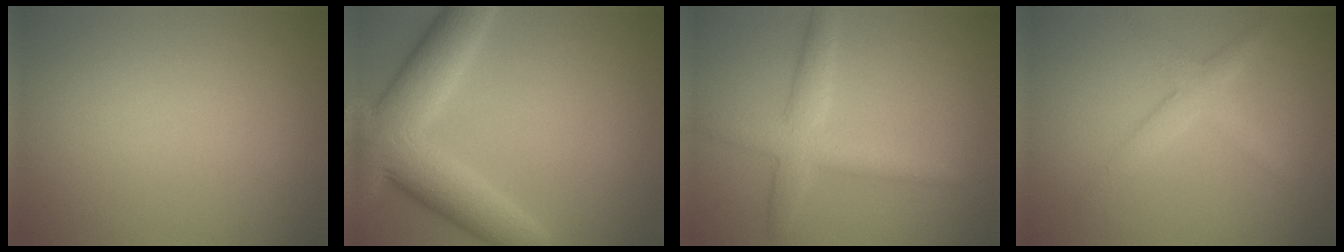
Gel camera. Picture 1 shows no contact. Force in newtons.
{"total": 9.4, "press": 9.4, "slide": 0.5}
{"total": 4.0, "press": 4.0, "slide": 0.1}
{"total": 2.5, "press": 2.5, "slide": 0.1}